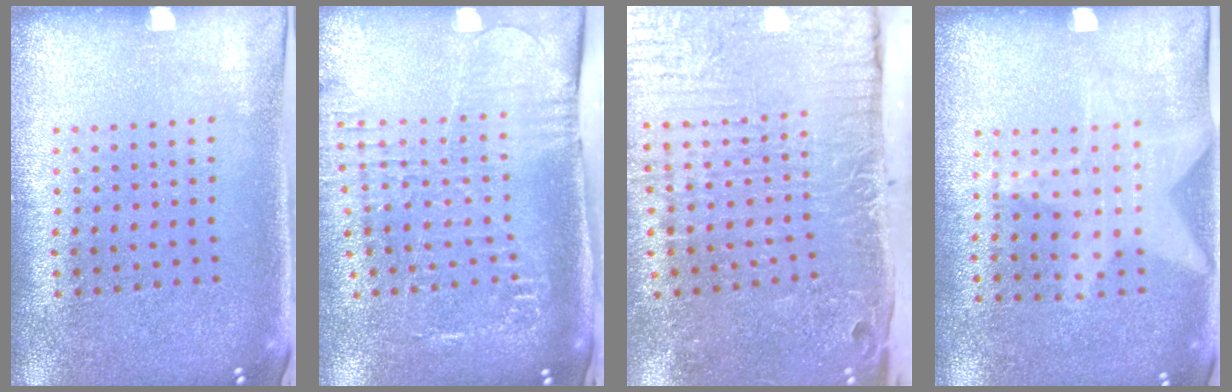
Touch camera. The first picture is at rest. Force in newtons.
{"total": 1.9, "press": 1.8, "slide": 0.8}
{"total": 5.2, "press": 4.3, "slide": 3.0}
{"total": 1.1, "press": 1.0, "slide": 0.5}